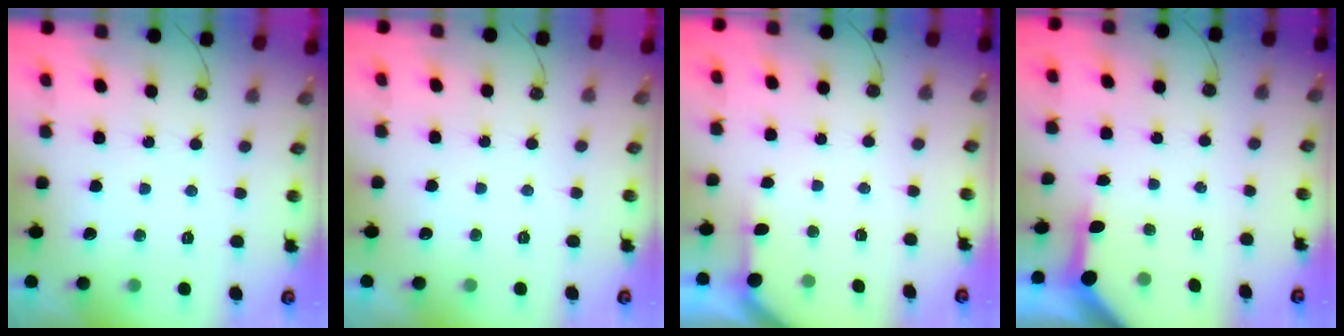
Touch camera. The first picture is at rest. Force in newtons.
{"total": 0.0}
{"total": 1.6, "press": 1.6, "slide": 0.2}
{"total": 4.2, "press": 4.2, "slide": 0.4}